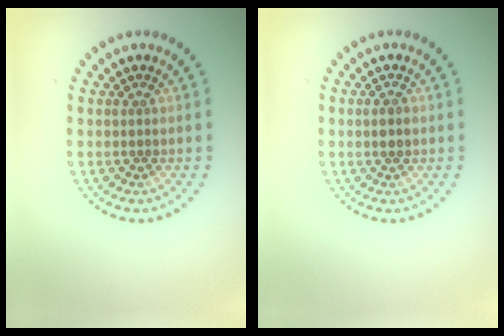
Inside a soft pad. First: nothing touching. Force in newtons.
{"total": 1.2, "press": 1.2, "slide": 0.2}